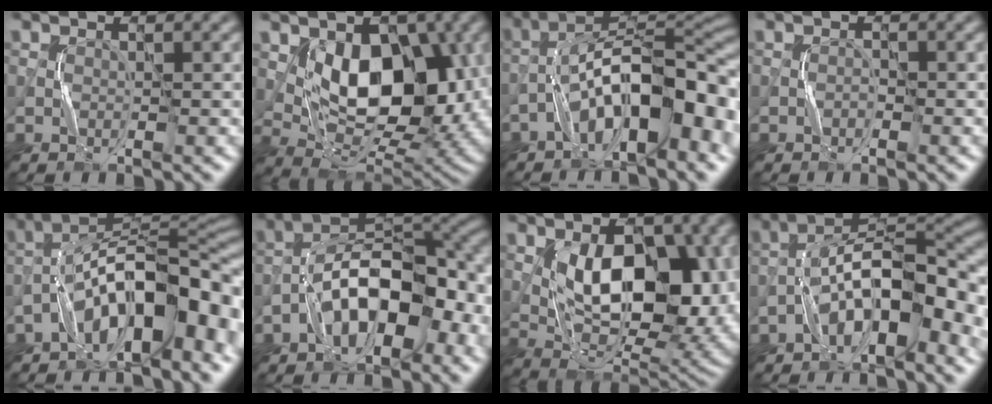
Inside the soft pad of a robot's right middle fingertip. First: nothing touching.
{"total": 10.2, "force": [1.8, 6.5, 7.6], "torque": [-0.121, -0.024, 0.035]}
{"total": 11.6, "force": [-4.3, 4.2, 9.9], "torque": [-0.157, 0.026, -0.074]}
{"total": 0.5, "force": [-0.3, 0.3, 0.3], "torque": [-0.002, 0.002, -0.007]}
{"total": 11.8, "force": [-5.0, 4.3, 9.9], "torque": [-0.149, 0.022, -0.090]}
{"total": 10.5, "force": [-4.0, 4.9, 8.4], "torque": [-0.126, 0.023, -0.077]}
{"total": 11.2, "force": [1.5, 6.4, 9.1], "torque": [-0.136, -0.015, 0.035]}
{"total": 9.7, "force": [-3.7, 3.6, 8.2], "torque": [-0.126, 0.028, -0.069]}